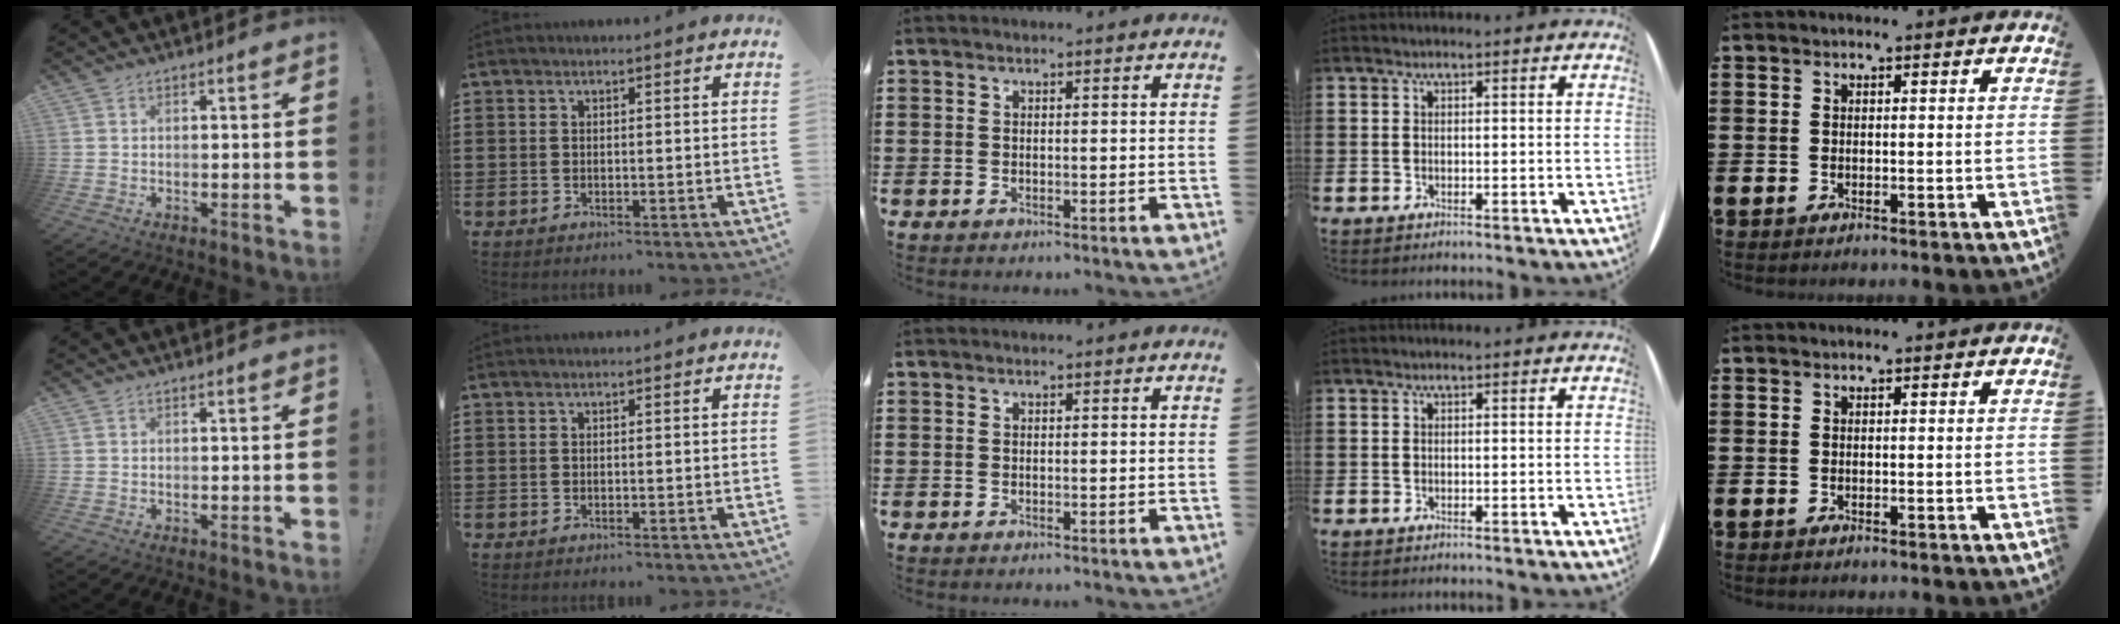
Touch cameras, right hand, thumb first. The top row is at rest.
{}